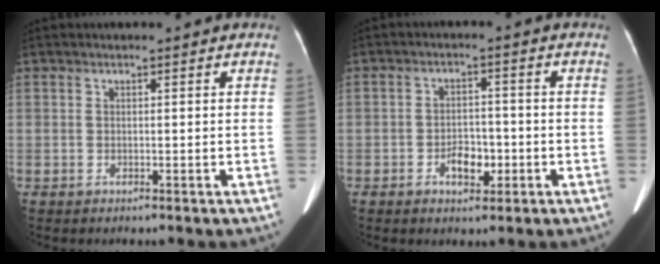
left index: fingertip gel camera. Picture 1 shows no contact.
{"total": 4.3, "force": [-1.8, 2.5, 3.0], "torque": [-0.050, 0.008, -0.028]}